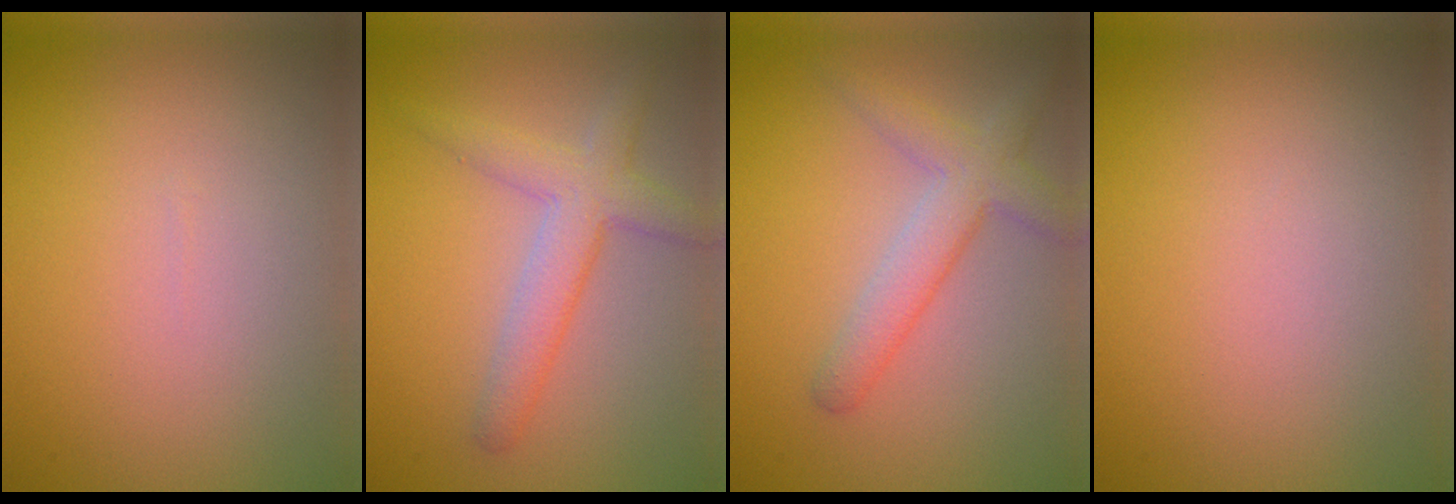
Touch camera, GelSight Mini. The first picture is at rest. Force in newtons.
{"total": 3.9, "press": 3.9, "slide": 0.1}
{"total": 3.8, "press": 3.8, "slide": 0.2}
{"total": 0.0}